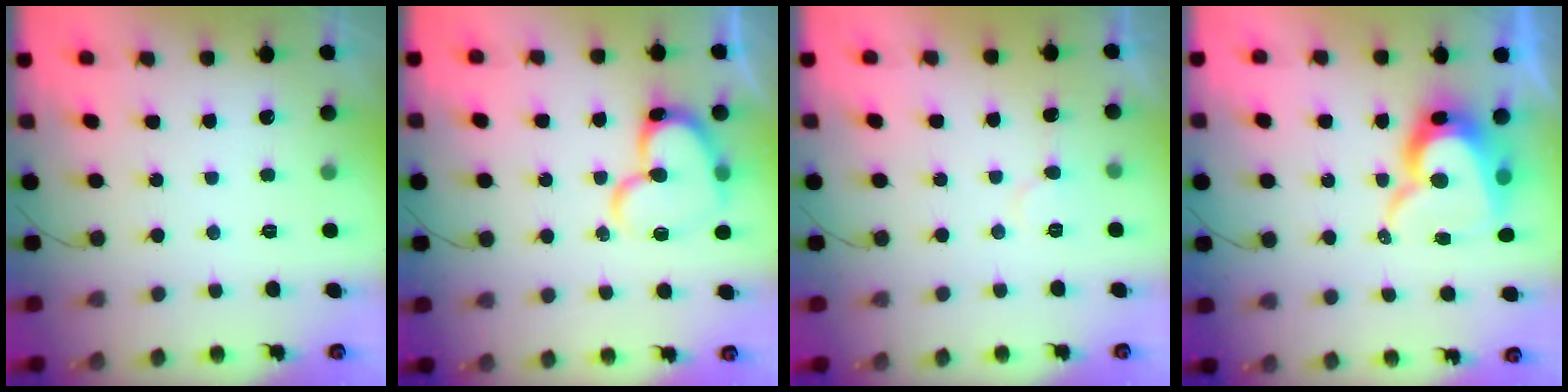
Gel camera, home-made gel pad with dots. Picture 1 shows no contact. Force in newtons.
{"total": 15.0, "press": 14.8, "slide": 1.8}
{"total": 4.9, "press": 4.9, "slide": 0.3}
{"total": 14.7, "press": 14.6, "slide": 0.9}